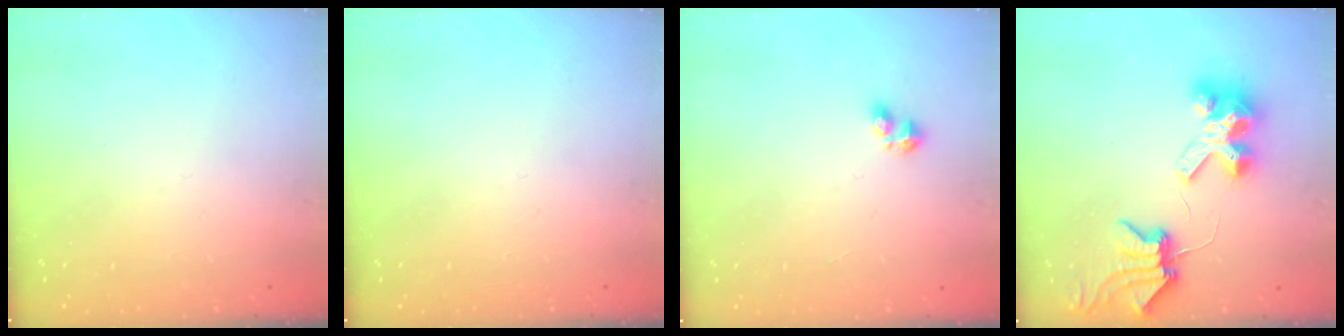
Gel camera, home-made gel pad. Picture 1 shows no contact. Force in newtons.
{"total": 0.0}
{"total": 3.1, "press": 3.0, "slide": 1.0}
{"total": 8.0, "press": 8.0, "slide": 1.0}